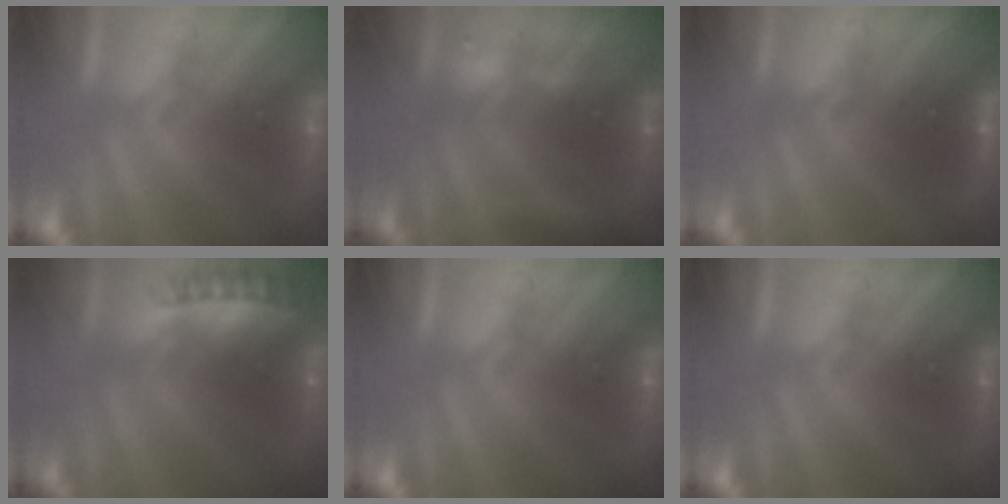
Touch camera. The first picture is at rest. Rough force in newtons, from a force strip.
{"total": 7.7}
{"total": 2.8}
{"total": 2.6}
{"total": 0.0}
{"total": 0.0}